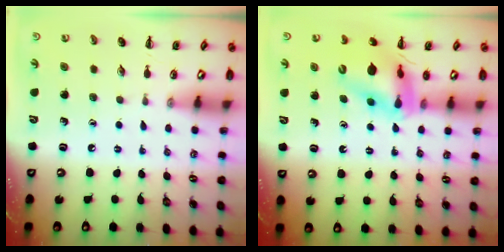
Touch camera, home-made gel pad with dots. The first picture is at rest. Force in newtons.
{"total": 13.1, "press": 12.6, "slide": 3.8}